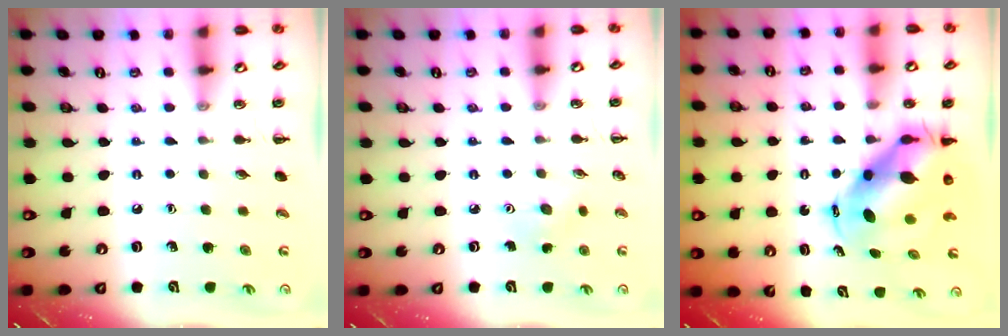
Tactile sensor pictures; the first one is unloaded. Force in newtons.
{"total": 3.2, "press": 3.1, "slide": 1.0}
{"total": 8.8, "press": 8.5, "slide": 2.2}